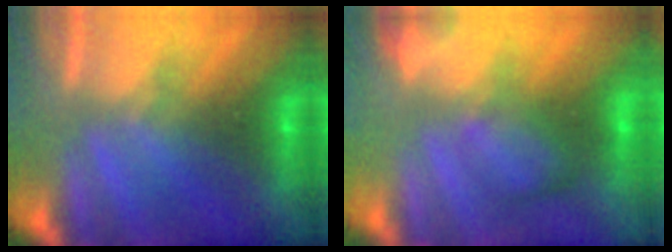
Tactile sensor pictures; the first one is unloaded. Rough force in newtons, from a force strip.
{"total": 2.6}